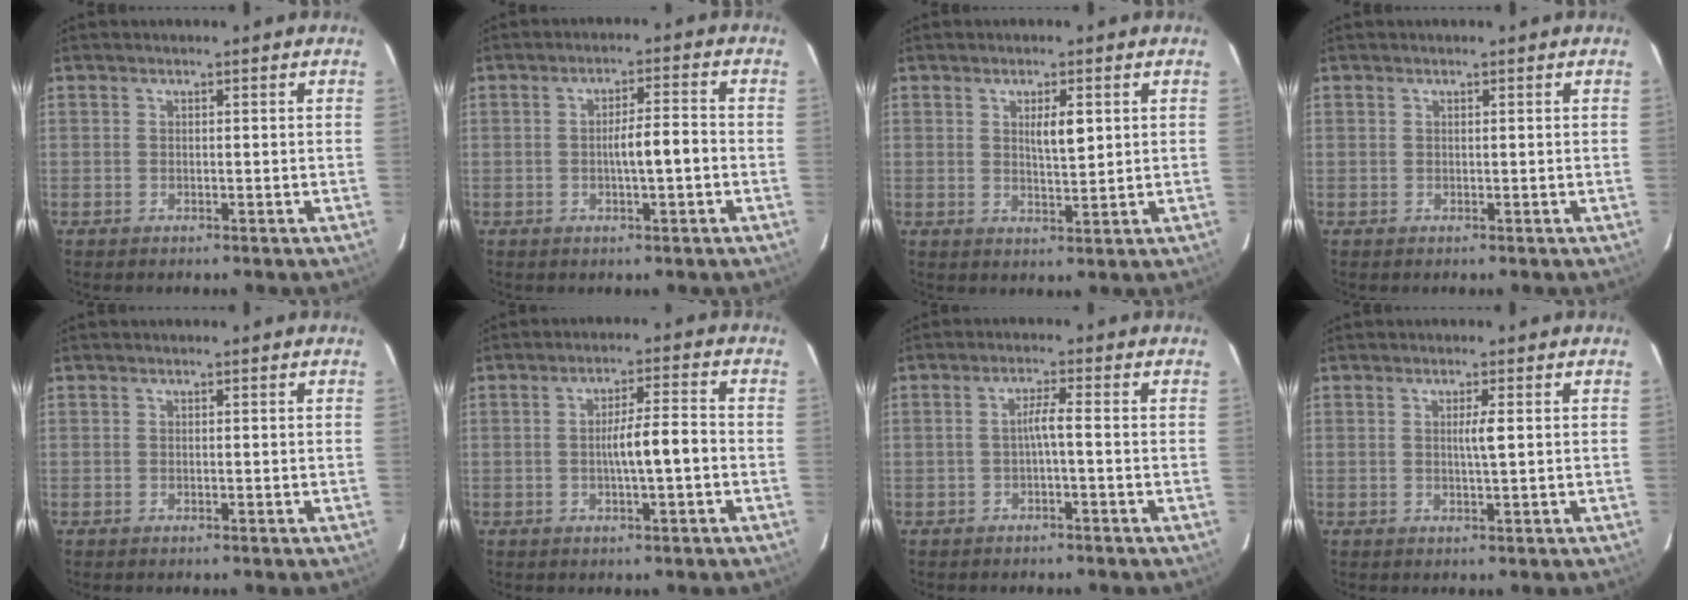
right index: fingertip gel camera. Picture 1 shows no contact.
{"total": 4.7, "force": [-0.9, 0.5, 4.6], "torque": [-0.077, 0.007, -0.013]}
{"total": 3.7, "force": [1.2, 0.8, 3.4], "torque": [-0.056, -0.004, 0.021]}
{"total": 0.0}
{"total": 0.0}
{"total": 5.7, "force": [-1.0, 0.4, 5.6], "torque": [-0.096, 0.009, -0.016]}
{"total": 2.6, "force": [-0.5, -0.1, 2.5], "torque": [-0.044, 0.006, -0.010]}
{"total": 1.6, "force": [0.2, -0.3, 1.5], "torque": [-0.029, -0.001, 0.002]}